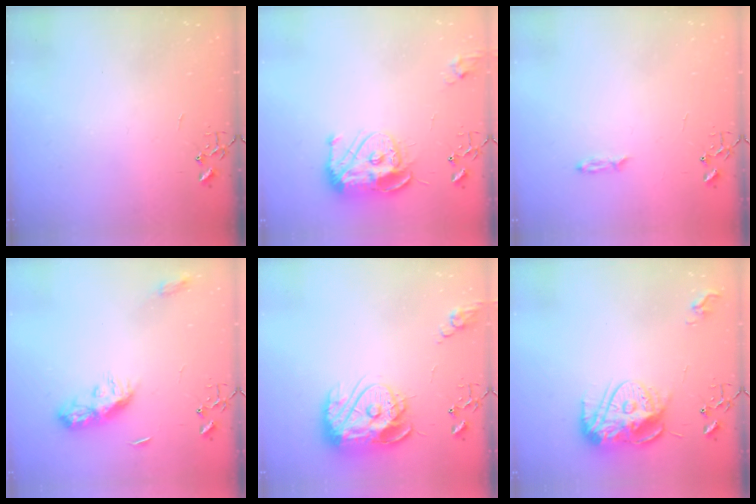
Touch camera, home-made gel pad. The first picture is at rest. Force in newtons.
{"total": 13.5, "press": 13.4, "slide": 1.2}
{"total": 3.2, "press": 3.1, "slide": 0.3}
{"total": 9.9, "press": 9.9, "slide": 0.2}
{"total": 17.3, "press": 17.2, "slide": 1.8}
{"total": 14.8, "press": 14.7, "slide": 1.4}